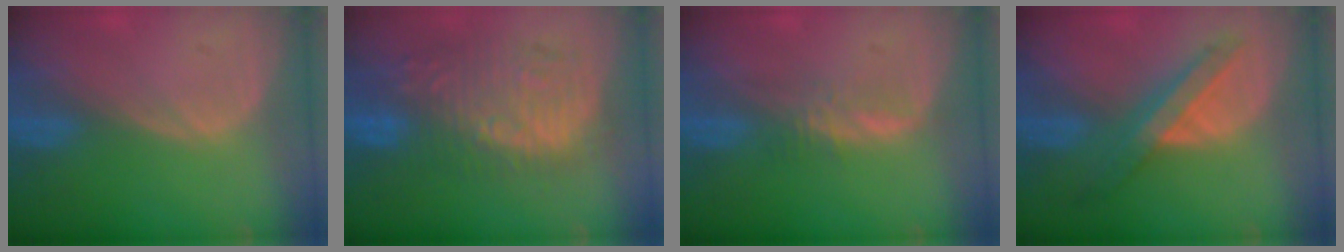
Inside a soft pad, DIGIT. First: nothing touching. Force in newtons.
{"total": 10.7, "press": 10.4, "slide": 2.4}
{"total": 2.4, "press": 2.4, "slide": 0.2}
{"total": 6.9, "press": 6.3, "slide": 2.9}